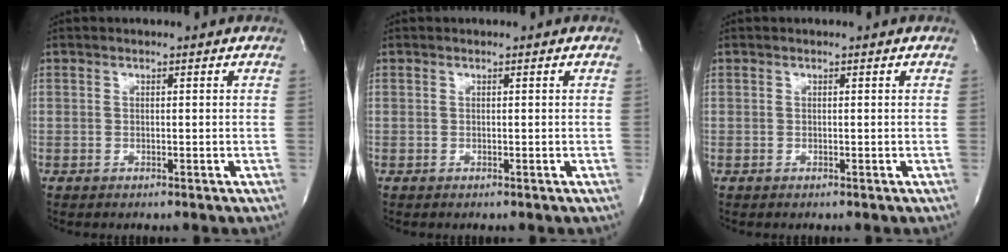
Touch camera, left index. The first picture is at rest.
{"total": 0.0}
{"total": 0.0}